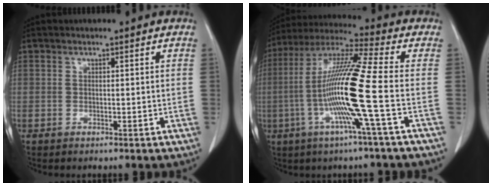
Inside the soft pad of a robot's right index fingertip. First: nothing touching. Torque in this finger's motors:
{"motor_torque": [2.14, 0.00, 1.05, 0.21]}